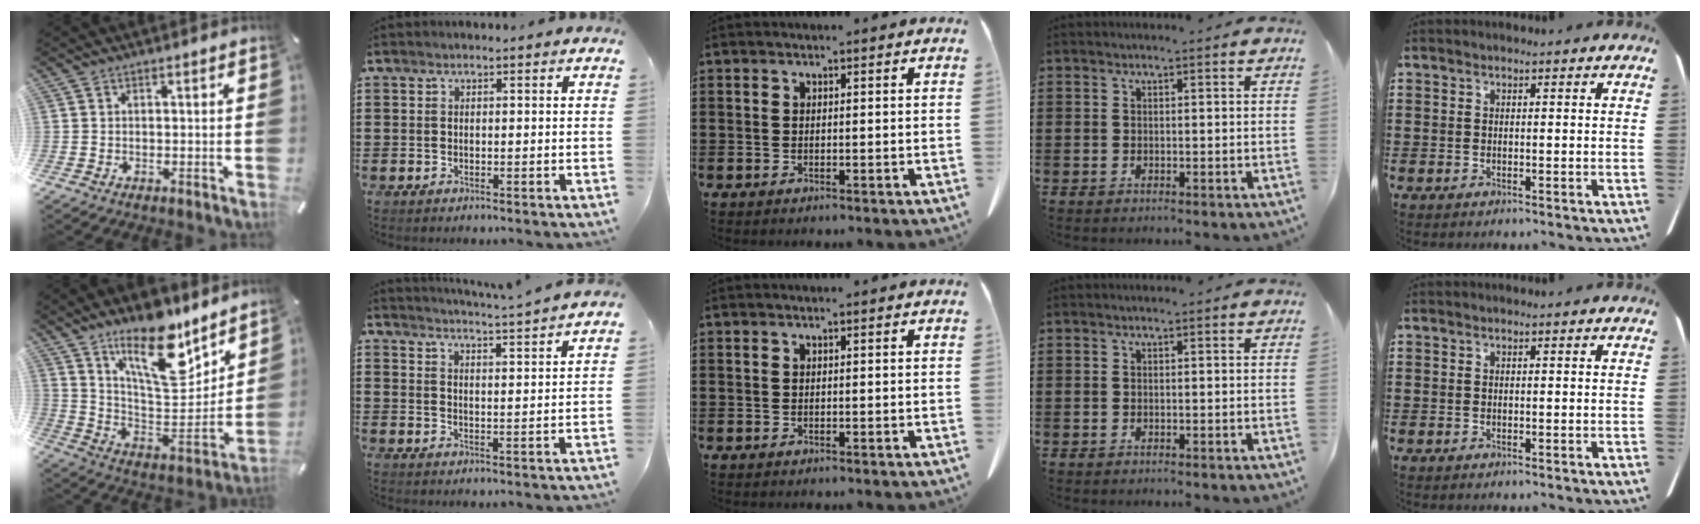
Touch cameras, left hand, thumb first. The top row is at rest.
{"thumb": {"total": 20.6, "force": [13.7, 8.7, 12.6], "torque": [-0.198, -0.090, 0.233]}, "index": {"total": 3.8, "force": [3.6, -1.0, 0.6], "torque": [-0.026, -0.028, 0.060]}}